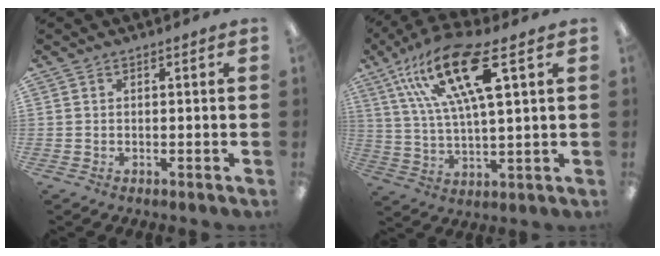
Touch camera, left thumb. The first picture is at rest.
{"total": 18.4, "force": [9.2, 5.2, 15.1], "torque": [-0.279, -0.025, 0.150]}